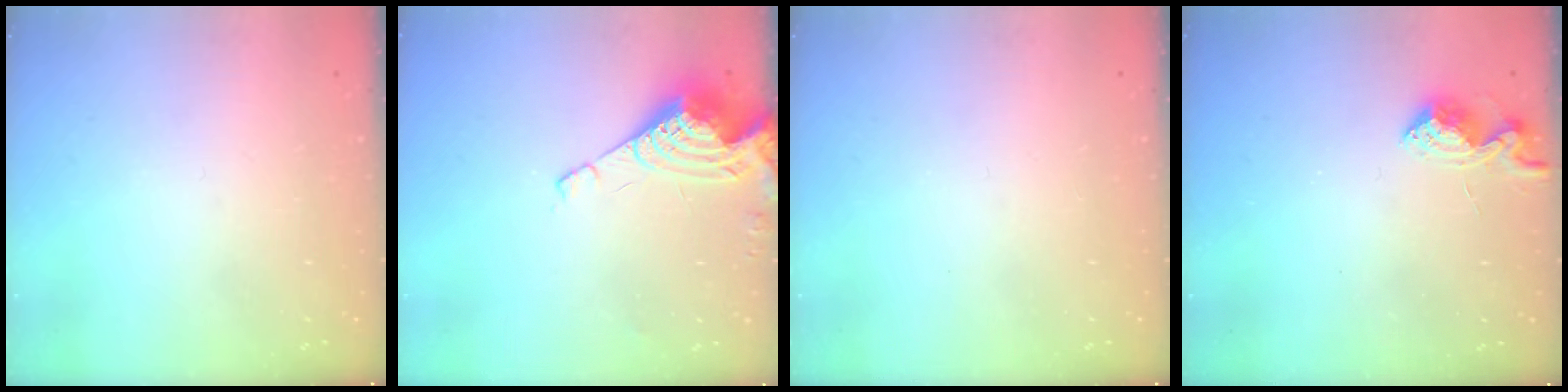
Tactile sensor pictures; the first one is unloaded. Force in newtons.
{"total": 9.8, "press": 9.7, "slide": 1.2}
{"total": 0.0}
{"total": 8.9, "press": 8.9, "slide": 0.4}